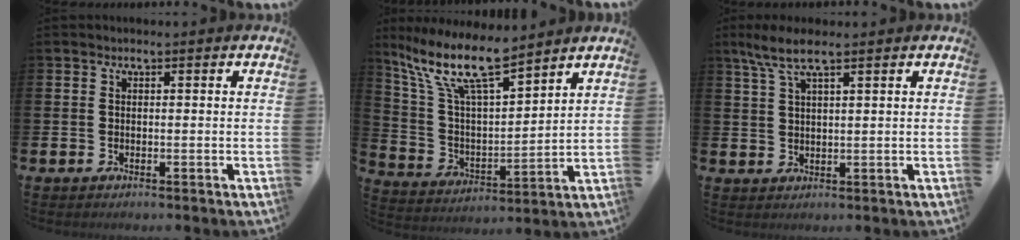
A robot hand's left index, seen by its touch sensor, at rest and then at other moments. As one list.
[{"total": 12.0, "force": [9.6, 2.5, 6.7], "torque": [-0.168, -0.046, 0.168]}, {"total": 5.2, "force": [3.8, 1.1, 3.4], "torque": [-0.079, -0.002, 0.068]}]